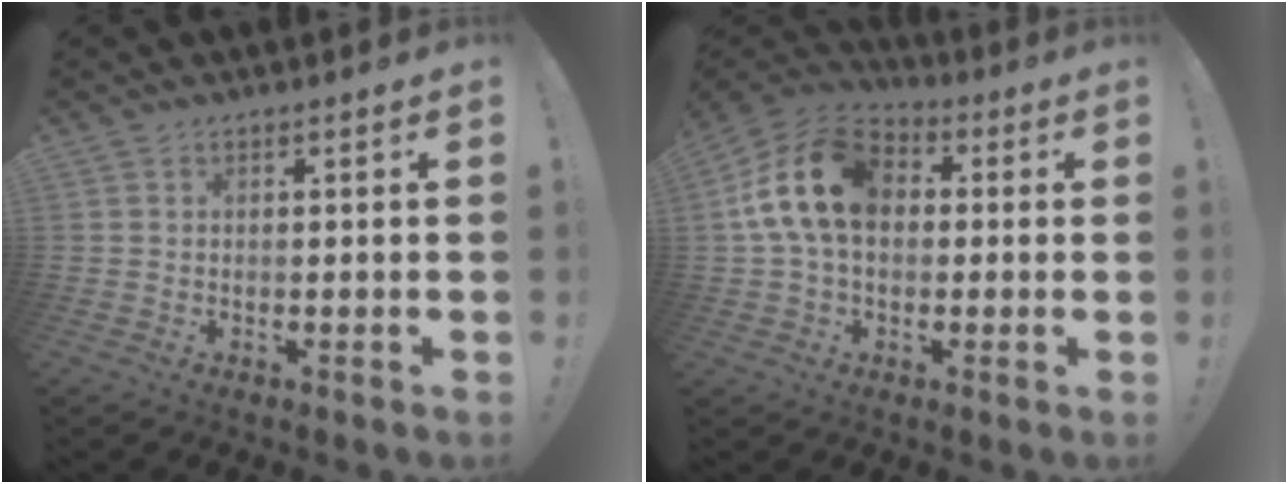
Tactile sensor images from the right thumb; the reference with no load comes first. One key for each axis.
{"total": 17.7, "fx": 2.7, "fy": 12.3, "fz": 12.4, "tx": -0.227, "ty": 0.018, "tz": 0.055}